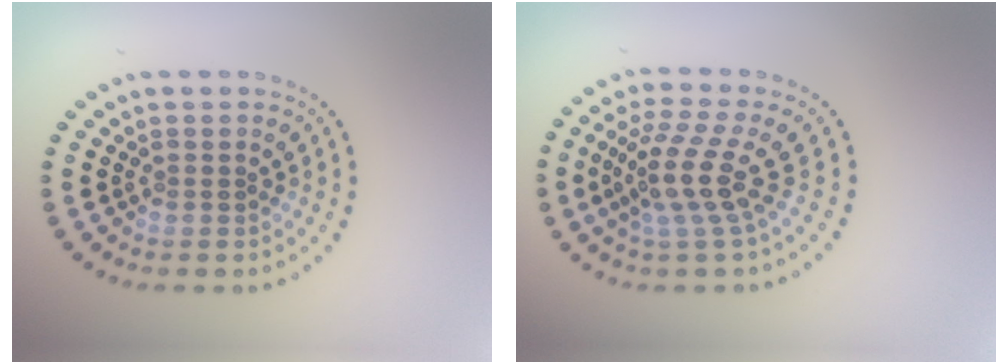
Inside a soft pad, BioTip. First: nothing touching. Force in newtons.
{"total": 4.3, "press": 3.1, "slide": 3.0}